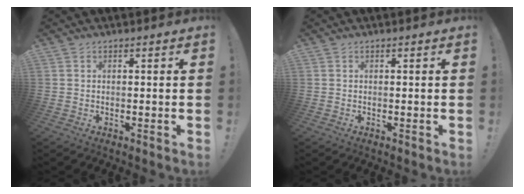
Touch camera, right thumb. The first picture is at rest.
{"total": 0.0}